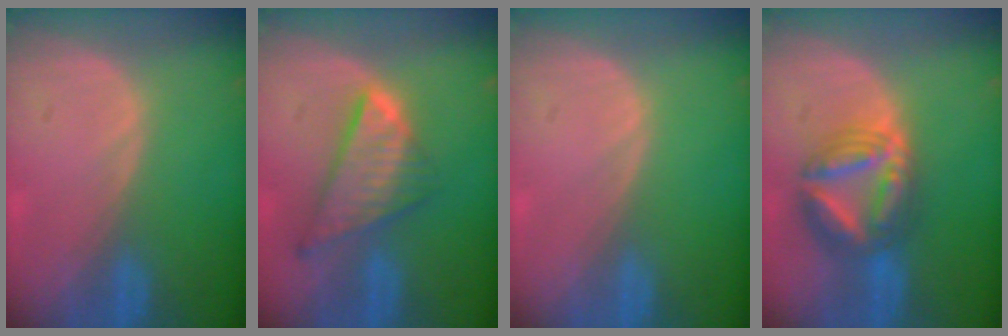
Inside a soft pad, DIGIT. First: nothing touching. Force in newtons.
{"total": 8.8, "press": 7.5, "slide": 4.5}
{"total": 0.0}
{"total": 8.1, "press": 8.1, "slide": 0.8}